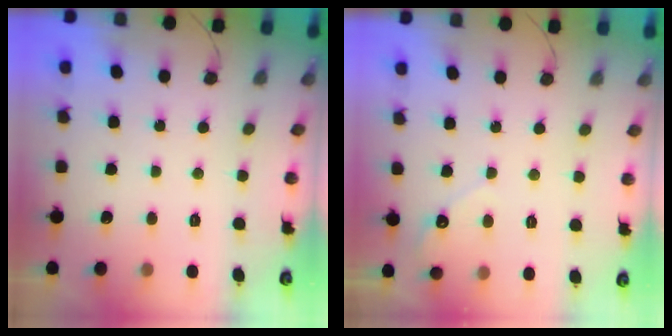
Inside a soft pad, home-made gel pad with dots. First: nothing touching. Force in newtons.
{"total": 2.8, "press": 2.8, "slide": 0.2}